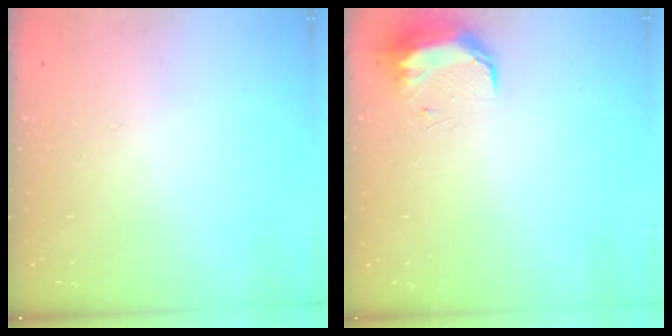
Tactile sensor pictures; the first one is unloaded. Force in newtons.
{"total": 8.9, "press": 8.8, "slide": 1.1}